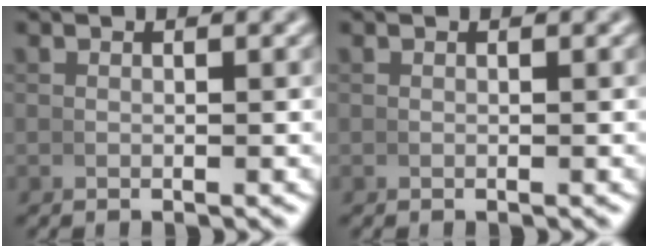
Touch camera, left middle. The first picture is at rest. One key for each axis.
{"total": 0.0}